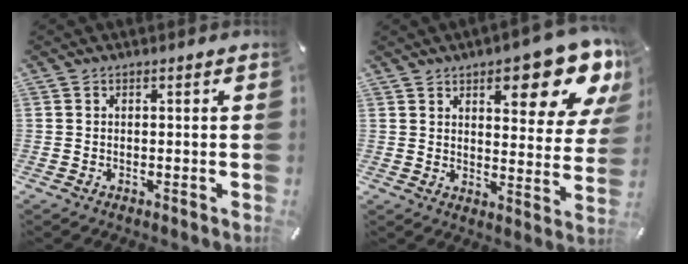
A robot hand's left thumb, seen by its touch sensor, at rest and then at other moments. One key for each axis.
{"total": 15.0, "fx": 9.4, "fy": 5.5, "fz": 10.3, "tx": -0.122, "ty": -0.067, "tz": 0.151}